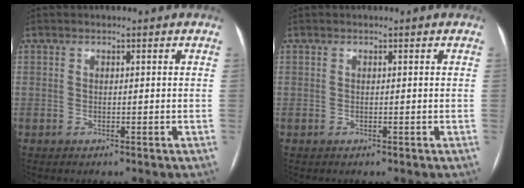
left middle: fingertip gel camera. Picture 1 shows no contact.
{"total": 0.0}